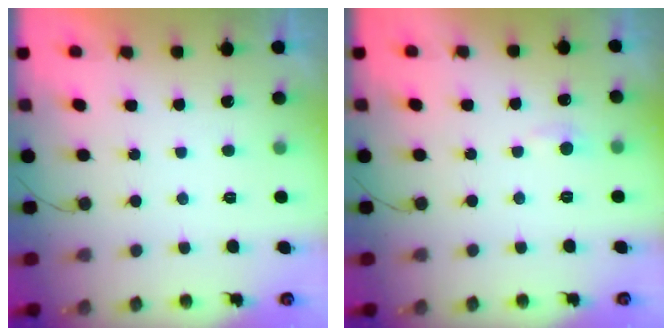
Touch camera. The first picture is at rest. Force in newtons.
{"total": 4.1, "press": 4.1, "slide": 0.6}